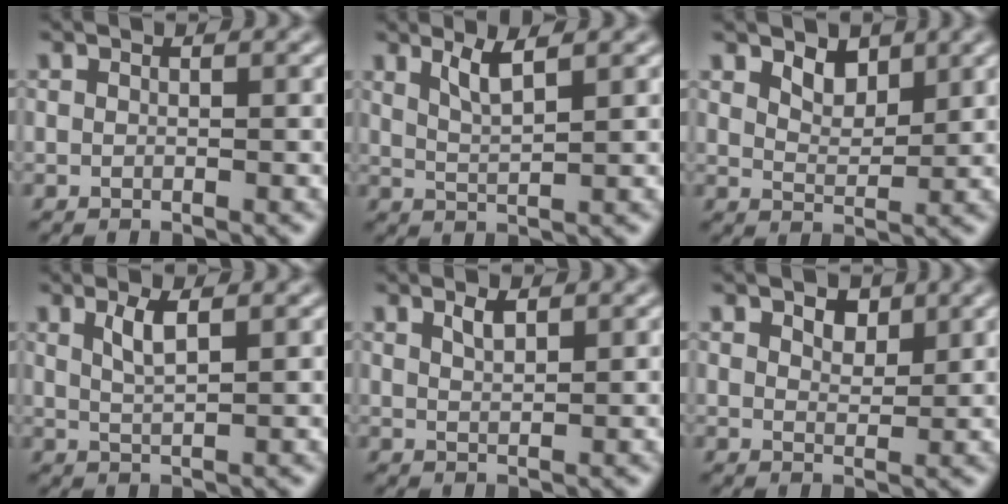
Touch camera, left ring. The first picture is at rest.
{"total": 2.5, "force": [1.6, 0.5, 1.9], "torque": [-0.033, -0.003, 0.032]}
{"total": 2.5, "force": [1.8, 1.3, 1.2], "torque": [-0.027, -0.005, 0.030]}
{"total": 2.1, "force": [1.1, 0.5, 1.8], "torque": [-0.035, -0.002, 0.021]}
{"total": 1.5, "force": [1.1, 0.4, 0.9], "torque": [-0.019, 0.001, 0.020]}
{"total": 2.1, "force": [1.4, 1.2, 1.1], "torque": [-0.017, 0.001, 0.021]}